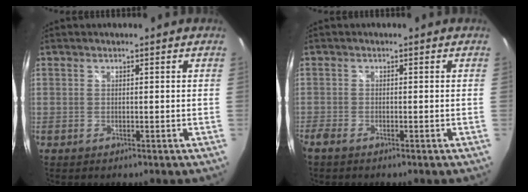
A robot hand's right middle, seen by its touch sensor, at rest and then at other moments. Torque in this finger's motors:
{"motor_torque": [1.05, -0.83, 0.21, 0.09]}